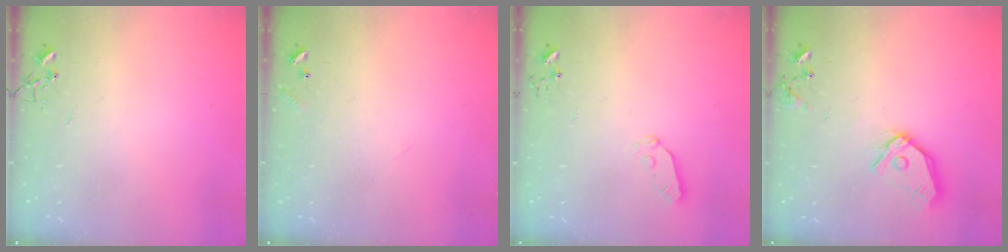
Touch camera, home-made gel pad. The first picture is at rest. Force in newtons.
{"total": 6.9, "press": 6.9, "slide": 0.4}
{"total": 3.9, "press": 3.8, "slide": 0.6}
{"total": 13.4, "press": 13.2, "slide": 1.8}